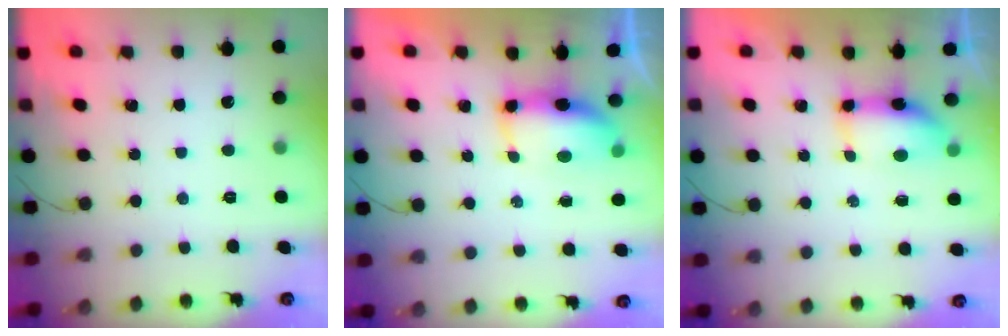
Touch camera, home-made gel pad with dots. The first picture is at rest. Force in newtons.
{"total": 13.8, "press": 9.9, "slide": 9.7}
{"total": 6.7, "press": 6.7, "slide": 0.5}